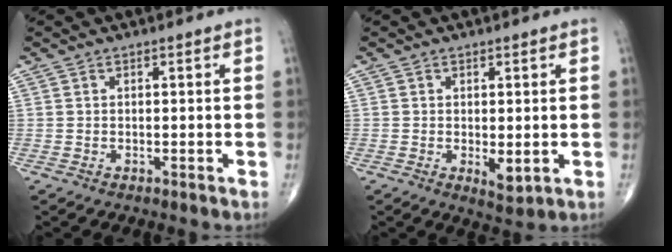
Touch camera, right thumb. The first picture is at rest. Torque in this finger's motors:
{"motor_torque": [3.76, 1.25, 1.26, -1.30, 0.46]}